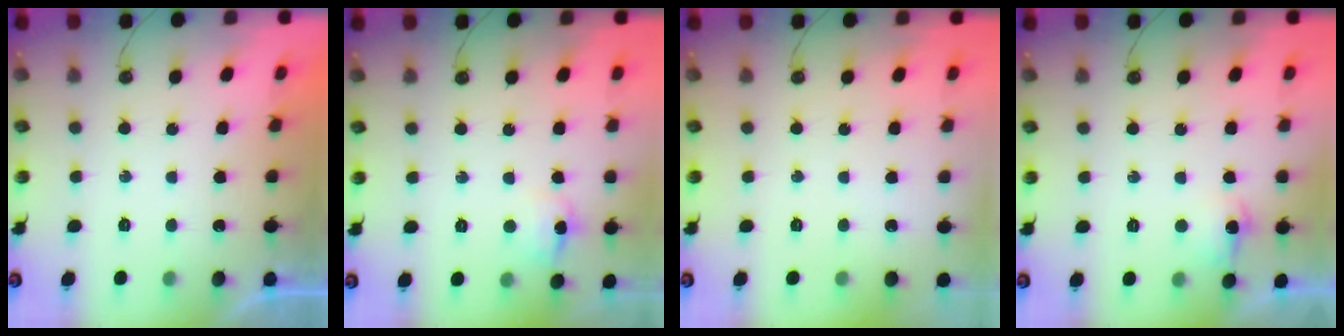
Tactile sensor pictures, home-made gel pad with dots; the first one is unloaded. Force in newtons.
{"total": 8.1, "press": 8.1, "slide": 0.8}
{"total": 0.0}
{"total": 7.5, "press": 7.4, "slide": 0.7}